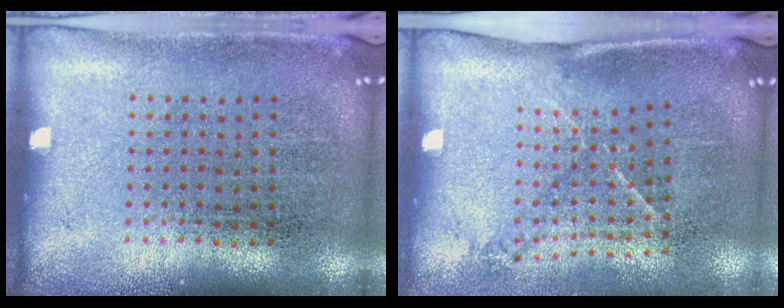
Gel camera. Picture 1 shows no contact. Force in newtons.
{"total": 1.6, "press": 1.0, "slide": 1.3}